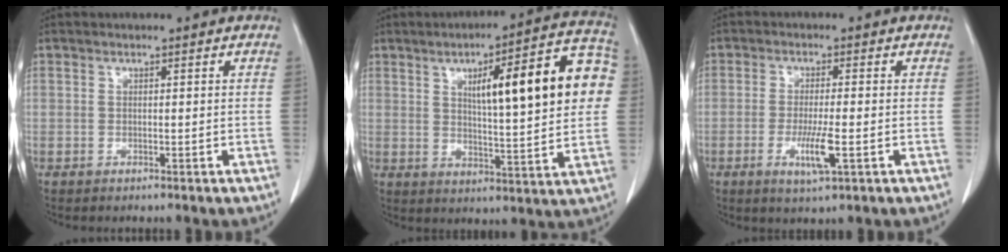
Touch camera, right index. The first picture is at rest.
{"total": 17.9, "force": [4.1, 3.0, 17.1], "torque": [-0.226, 0.028, 0.054]}
{"total": 5.5, "force": [-1.8, 0.4, 5.1], "torque": [-0.100, -0.012, -0.030]}